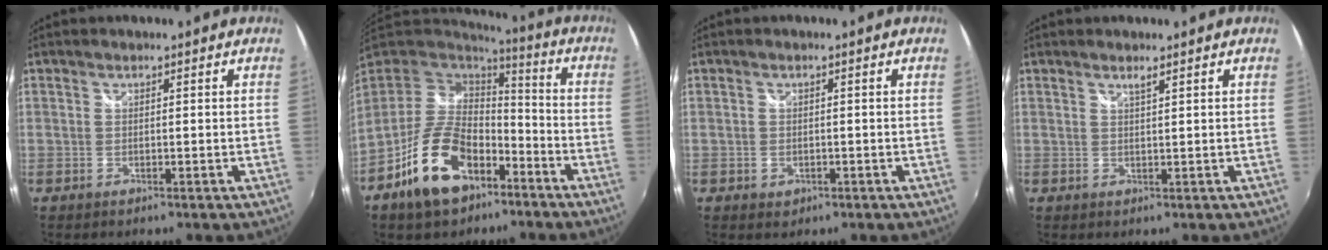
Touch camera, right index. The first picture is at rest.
{"total": 16.9, "force": [-9.2, 9.5, 10.5], "torque": [-0.216, 0.003, -0.151]}
{"total": 1.9, "force": [-0.7, 1.7, 0.7], "torque": [-0.014, -0.005, -0.010]}
{"total": 1.1, "force": [0.8, -0.1, 0.7], "torque": [-0.011, -0.001, 0.013]}